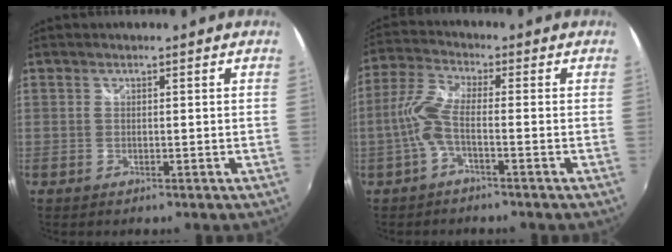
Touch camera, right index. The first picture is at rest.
{"total": 6.1, "force": [-1.9, 1.0, 5.8], "torque": [-0.139, 0.008, -0.039]}